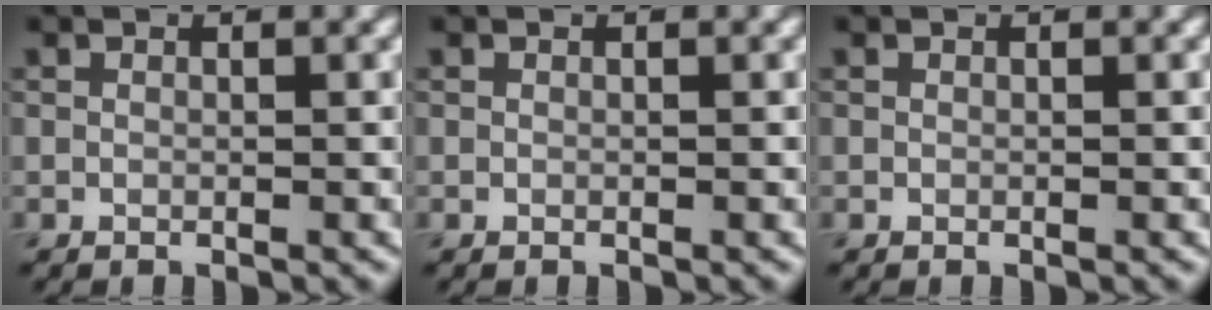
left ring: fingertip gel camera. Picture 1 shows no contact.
{"total": 0.0}
{"total": 0.0}